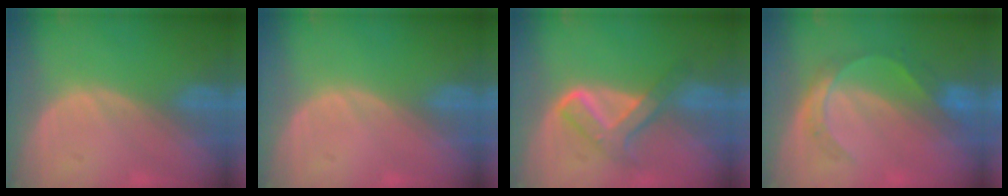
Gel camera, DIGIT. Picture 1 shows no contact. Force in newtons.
{"total": 0.0}
{"total": 5.9, "press": 5.9, "slide": 0.2}
{"total": 5.3, "press": 5.0, "slide": 1.7}